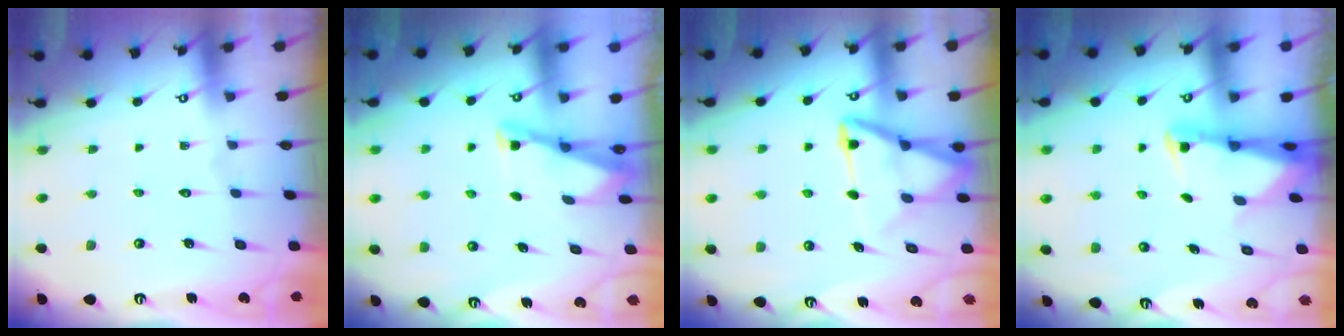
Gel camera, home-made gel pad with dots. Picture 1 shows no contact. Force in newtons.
{"total": 2.9, "press": 2.8, "slide": 0.4}
{"total": 10.8, "press": 10.7, "slide": 1.3}
{"total": 2.9, "press": 2.9, "slide": 0.4}